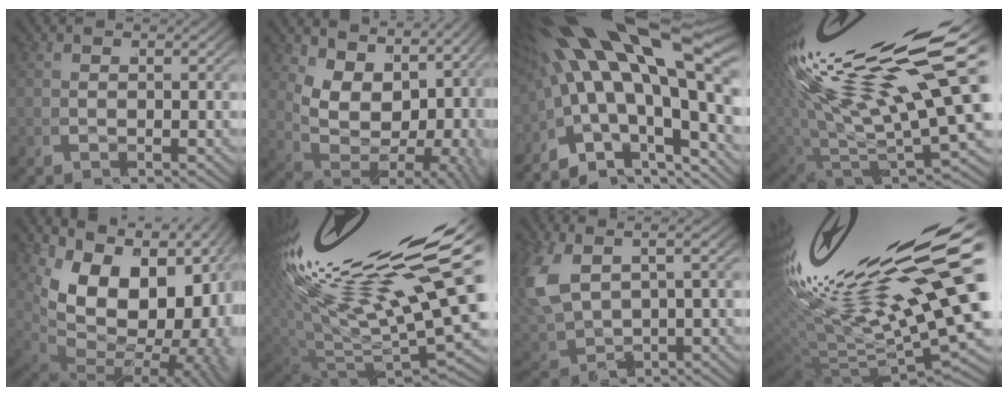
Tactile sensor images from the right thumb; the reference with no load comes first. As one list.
[{"total": 8.9, "force": [0.7, 5.3, 7.1], "torque": [-0.138, -0.034, 0.035]}, {"total": 14.8, "force": [-1.0, 10.0, 10.8], "torque": [-0.220, -0.042, -0.013]}, {"total": 16.6, "force": [1.9, 9.2, 13.7], "torque": [-0.268, -0.039, 0.062]}, {"total": 20.6, "force": [-1.2, 13.9, 15.2], "torque": [-0.263, -0.056, 0.011]}, {"total": 15.0, "force": [2.4, 7.9, 12.5], "torque": [-0.220, -0.031, 0.057]}, {"total": 7.3, "force": [1.4, 5.0, 5.1], "torque": [-0.132, -0.016, 0.044]}, {"total": 15.3, "force": [-0.3, 7.4, 13.4], "torque": [-0.228, -0.035, 0.017]}]